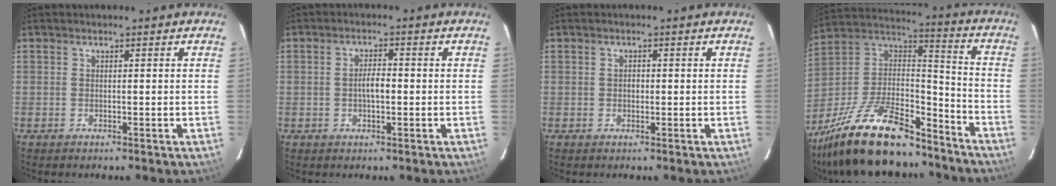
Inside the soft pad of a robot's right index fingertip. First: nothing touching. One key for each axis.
{"total": 3.8, "fx": -0.5, "fy": 1.0, "fz": 3.7, "tx": -0.066, "ty": 0.004, "tz": -0.006}
{"total": 1.1, "fx": 0.1, "fy": 0.9, "fz": 0.7, "tx": -0.010, "ty": 0.004, "tz": 0.001}
{"total": 26.3, "fx": -19.4, "fy": 9.3, "fz": 15.1, "tx": -0.299, "ty": -0.002, "tz": -0.315}